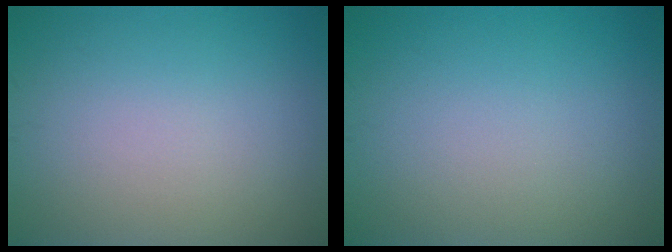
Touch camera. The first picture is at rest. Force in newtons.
{"total": 0.0}